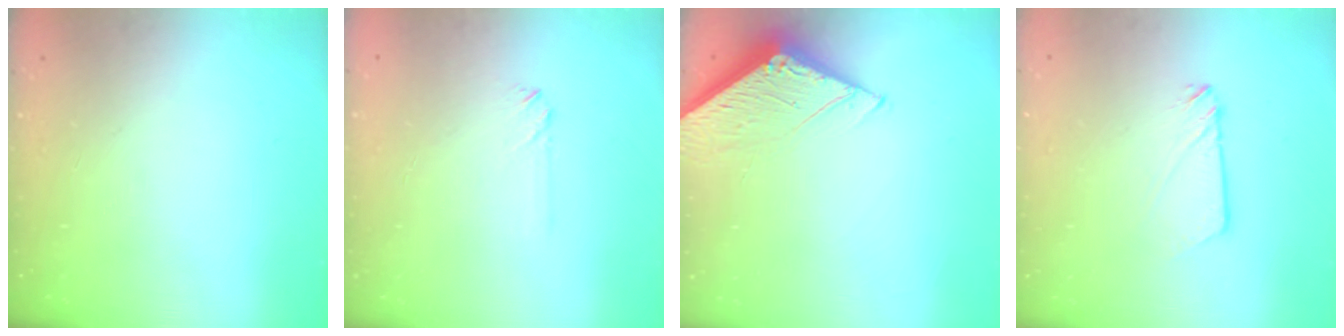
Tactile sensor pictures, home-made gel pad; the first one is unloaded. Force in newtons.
{"total": 2.0, "press": 2.0, "slide": 0.3}
{"total": 5.0, "press": 4.9, "slide": 0.5}
{"total": 2.4, "press": 2.4, "slide": 0.2}